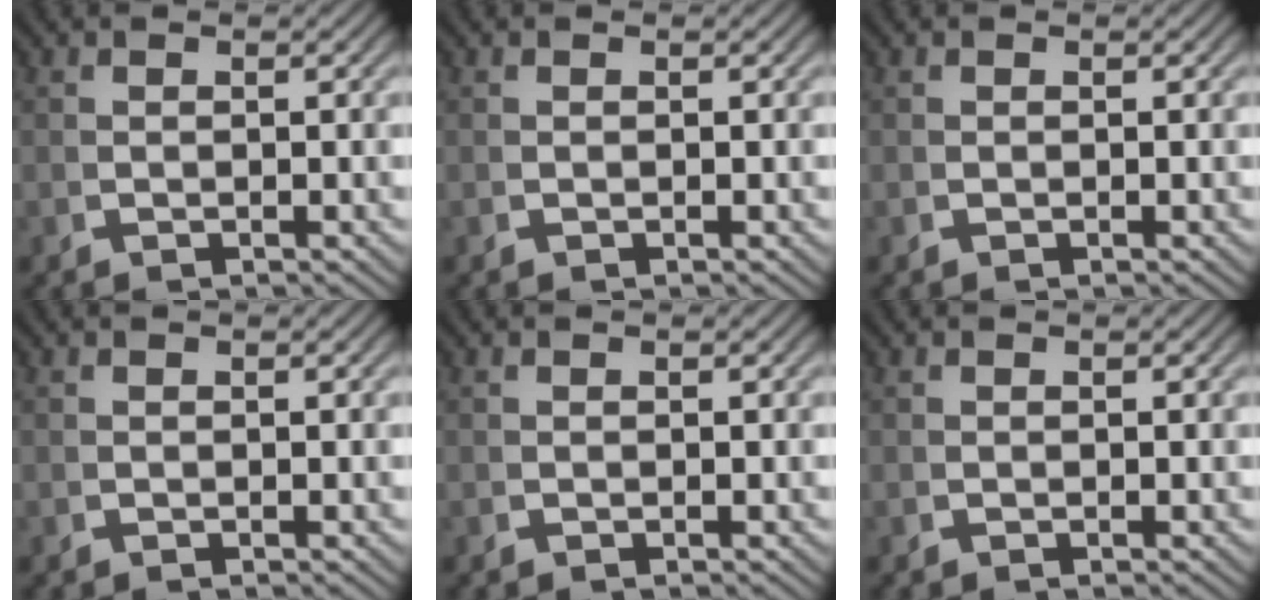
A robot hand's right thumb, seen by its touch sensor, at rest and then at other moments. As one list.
[{"total": 0.0}, {"total": 0.0}, {"total": 0.0}, {"total": 0.0}, {"total": 0.0}]